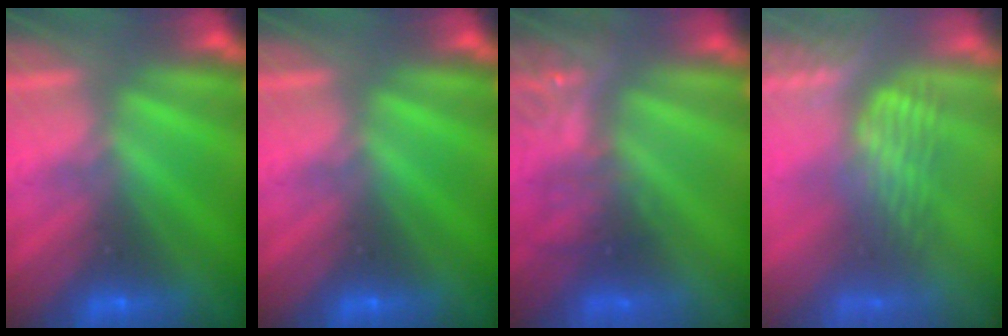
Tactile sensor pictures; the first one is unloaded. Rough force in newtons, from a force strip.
{"total": 0.0}
{"total": 4.6}
{"total": 3.9}